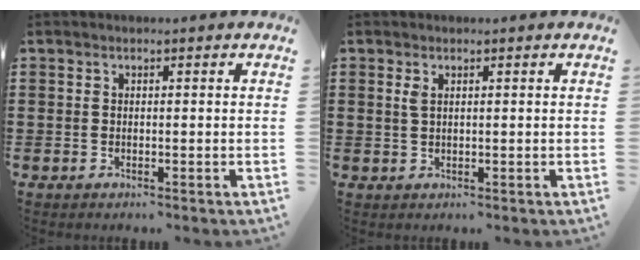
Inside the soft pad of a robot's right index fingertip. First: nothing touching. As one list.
[{"total": 1.4, "force": [0.5, 0.6, 1.1], "torque": [-0.025, 0.004, 0.009]}]